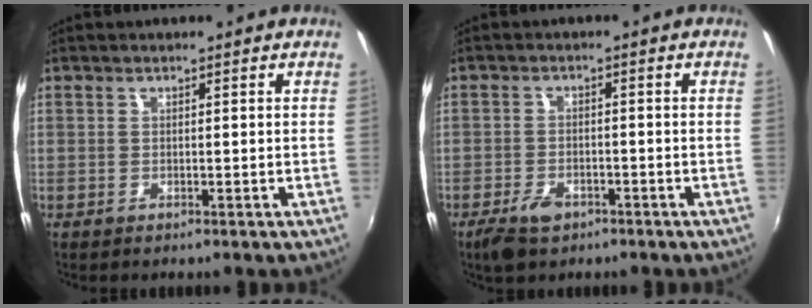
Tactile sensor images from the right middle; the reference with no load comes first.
{"total": 5.5, "force": [-3.7, 2.9, 2.9], "torque": [-0.078, -0.008, -0.063]}